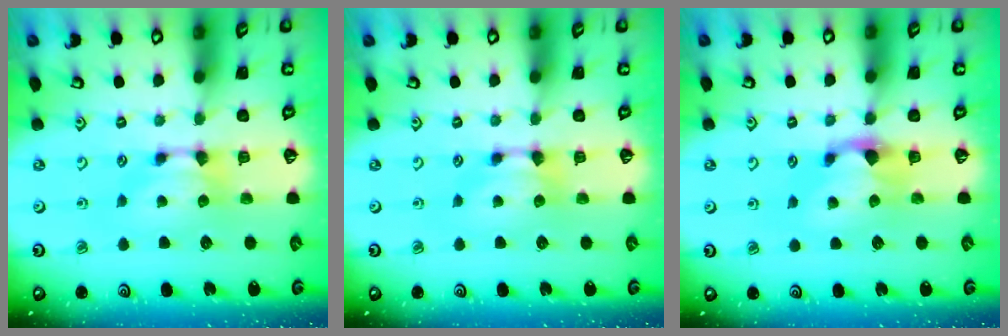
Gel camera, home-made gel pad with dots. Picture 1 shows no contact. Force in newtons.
{"total": 0.0}
{"total": 1.1, "press": 0.2, "slide": 1.1}